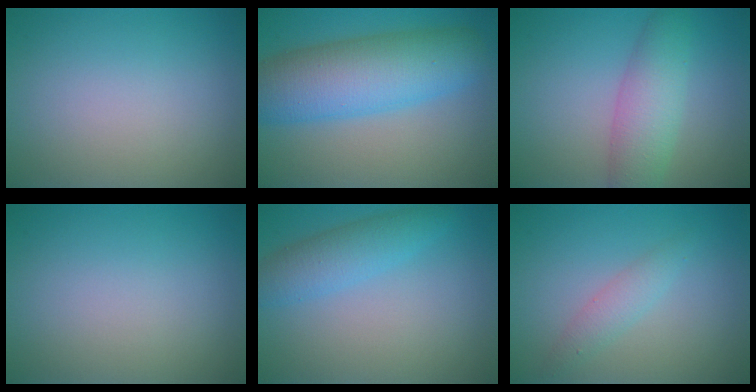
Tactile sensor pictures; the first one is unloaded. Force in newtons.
{"total": 8.9, "press": 8.9, "slide": 0.2}
{"total": 4.6, "press": 4.6, "slide": 0.1}
{"total": 0.0}
{"total": 3.4, "press": 3.4, "slide": 0.1}
{"total": 1.7, "press": 1.7, "slide": 0.0}